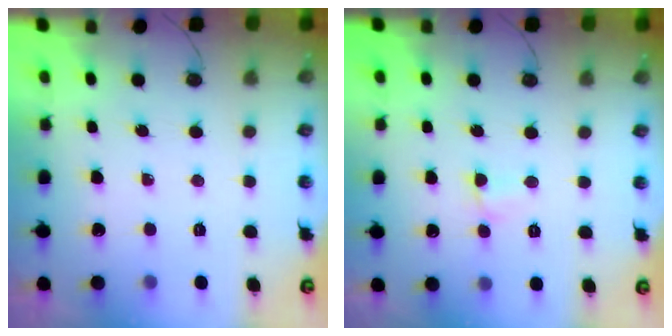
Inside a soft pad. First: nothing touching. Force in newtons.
{"total": 4.3, "press": 2.6, "slide": 3.4}